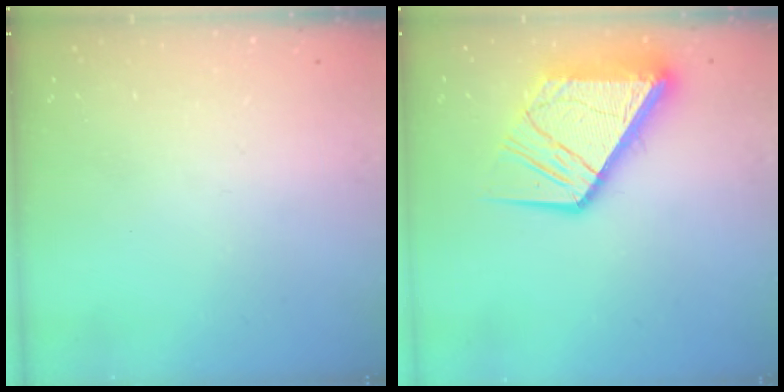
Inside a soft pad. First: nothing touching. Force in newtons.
{"total": 16.5, "press": 16.4, "slide": 2.0}